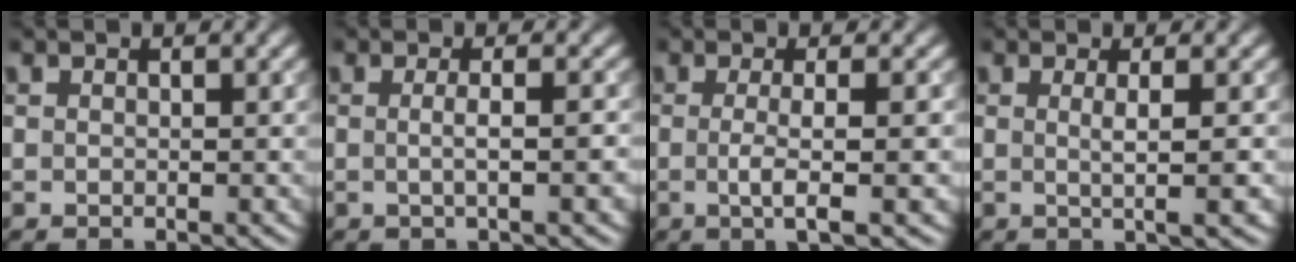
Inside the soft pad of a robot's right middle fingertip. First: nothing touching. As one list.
[{"total": 2.7, "force": [-0.1, 0.7, 2.6], "torque": [-0.034, -0.001, -0.006]}, {"total": 4.2, "force": [-0.6, 1.0, 4.0], "torque": [-0.064, -0.009, -0.010]}, {"total": 2.5, "force": [0.1, 0.6, 2.5], "torque": [-0.038, -0.001, -0.004]}]